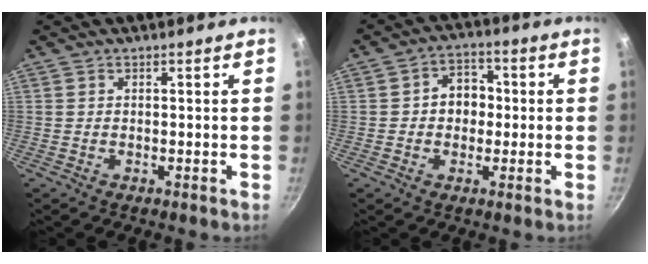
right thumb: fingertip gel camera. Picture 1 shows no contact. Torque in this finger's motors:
{"motor_torque": [-0.34, 0.44, 0.20, 0.05, 0.09]}